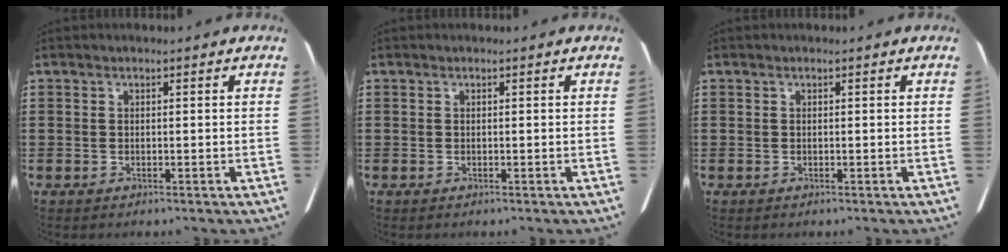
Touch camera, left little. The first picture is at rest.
{"total": 0.0}
{"total": 0.0}